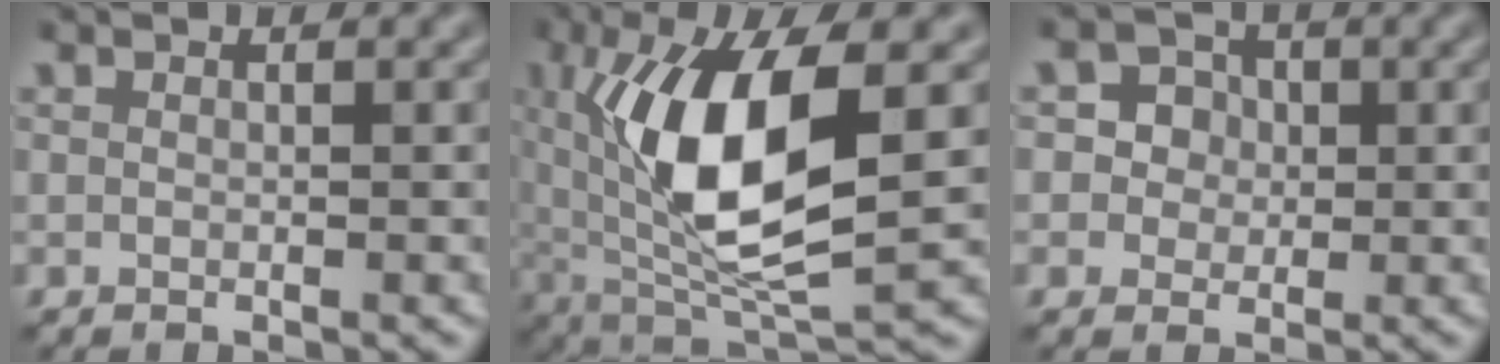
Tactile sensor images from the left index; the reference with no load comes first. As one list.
[{"total": 10.7, "force": [1.2, 3.7, 10.0], "torque": [-0.183, -0.005, 0.032]}, {"total": 2.6, "force": [0.2, 2.5, 0.8], "torque": [-0.006, 0.005, -0.001]}]